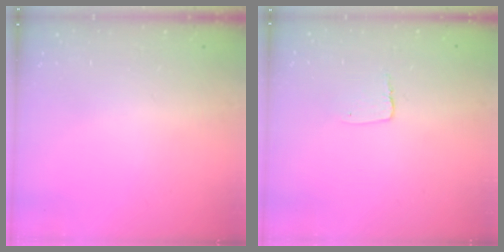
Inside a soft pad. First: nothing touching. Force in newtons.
{"total": 3.8, "press": 3.8, "slide": 0.4}